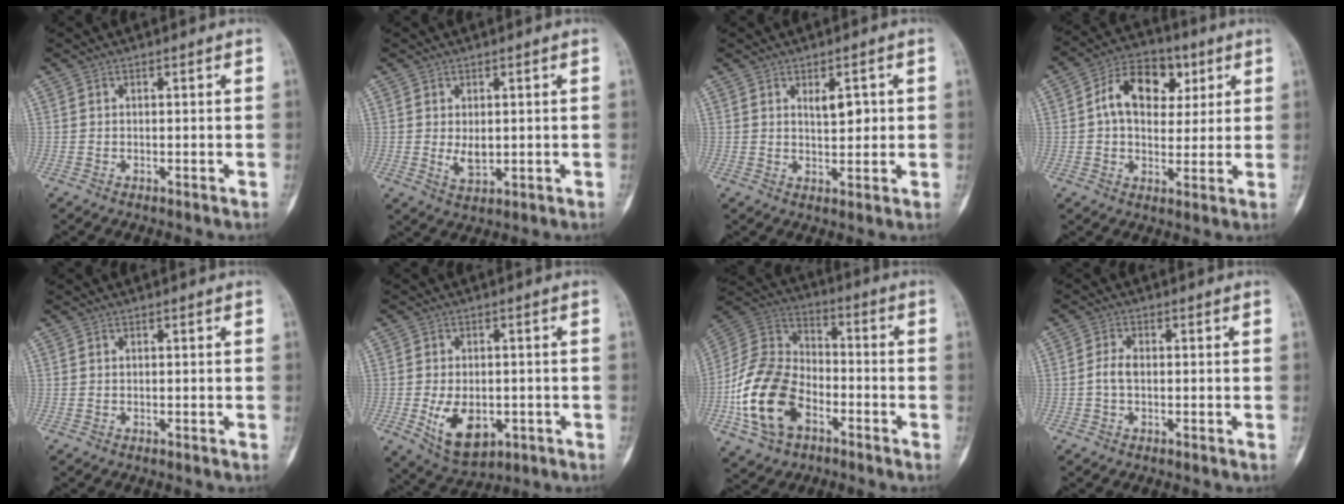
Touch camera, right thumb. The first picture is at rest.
{"total": 3.8, "force": [0.1, 2.3, 3.1], "torque": [-0.043, -0.009, 0.012]}
{"total": 4.6, "force": [1.4, 2.2, 3.8], "torque": [-0.048, -0.009, 0.022]}
{"total": 13.1, "force": [3.5, 9.0, 8.9], "torque": [-0.108, 0.009, 0.048]}
{"total": 0.0}
{"total": 9.9, "force": [-2.5, 6.2, 7.3], "torque": [-0.106, -0.002, -0.025]}
{"total": 18.5, "force": [-6.5, 12.3, 12.1], "torque": [-0.220, 0.042, -0.125]}
{"total": 2.8, "force": [-0.3, 1.7, 2.3], "torque": [-0.049, 0.007, -0.011]}